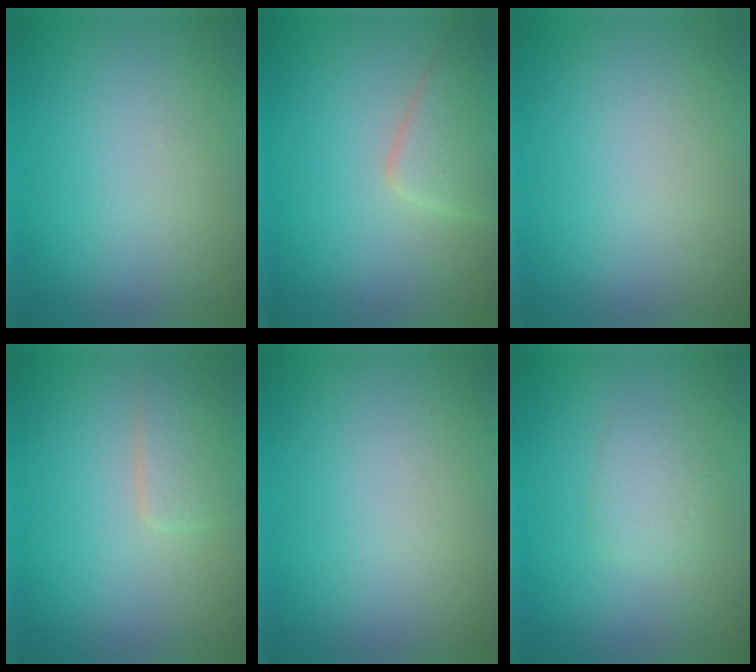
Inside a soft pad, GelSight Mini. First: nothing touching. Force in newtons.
{"total": 2.5, "press": 2.5, "slide": 0.2}
{"total": 0.0}
{"total": 2.3, "press": 2.3, "slide": 0.1}
{"total": 0.0}
{"total": 1.6, "press": 1.6, "slide": 0.1}